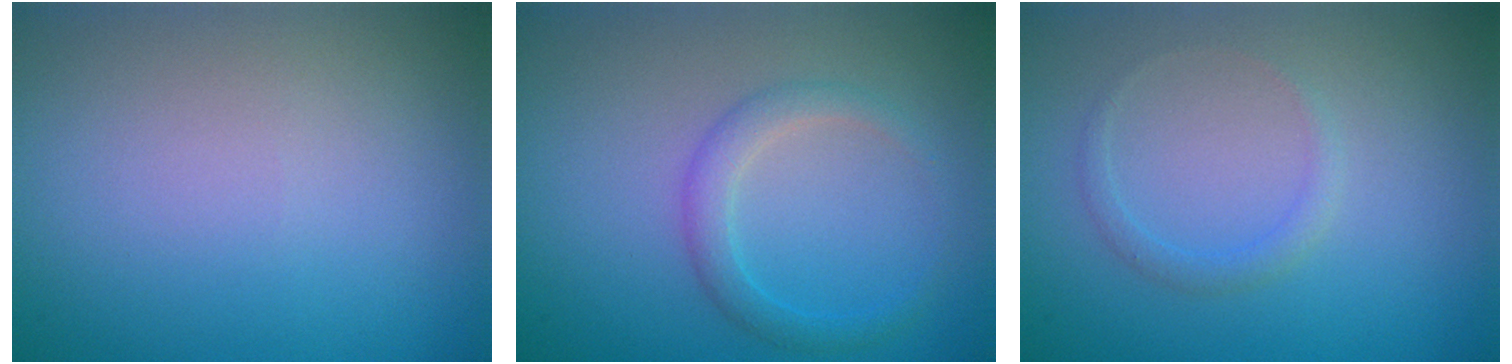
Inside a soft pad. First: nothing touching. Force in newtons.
{"total": 2.1, "press": 2.1, "slide": 0.1}
{"total": 1.1, "press": 1.1, "slide": 0.1}